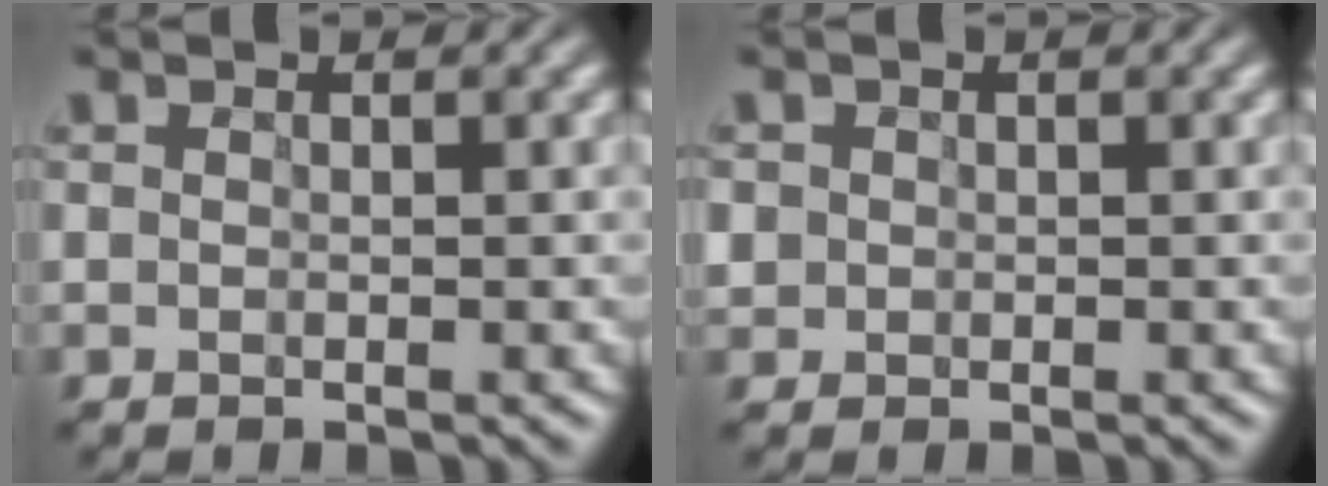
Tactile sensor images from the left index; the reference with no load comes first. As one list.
[{"total": 3.4, "force": [0.2, 3.3, 1.0], "torque": [-0.039, 0.029, -0.005]}]